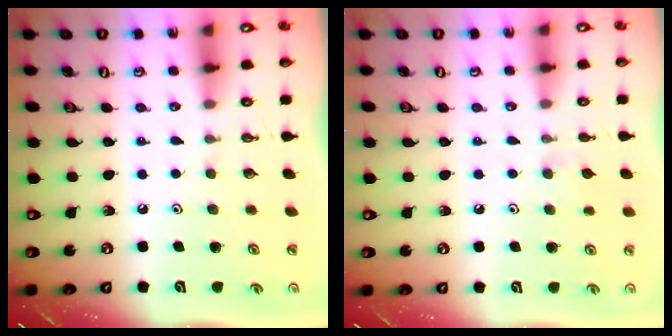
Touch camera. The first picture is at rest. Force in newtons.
{"total": 3.9, "press": 3.8, "slide": 0.7}